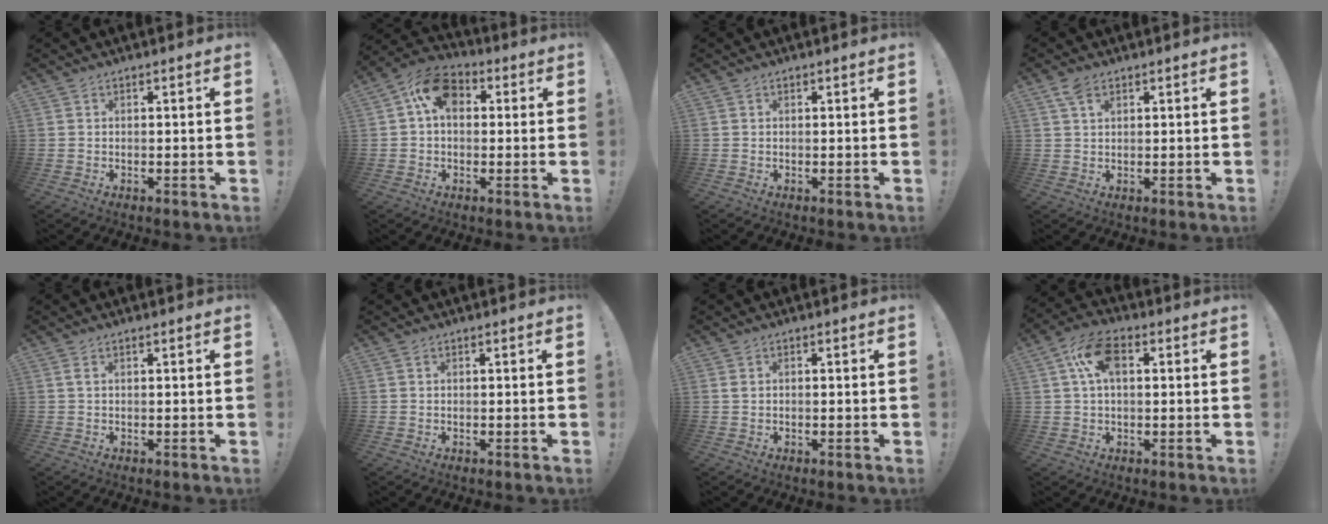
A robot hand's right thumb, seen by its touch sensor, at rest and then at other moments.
{"total": 10.5, "force": [2.7, 7.2, 7.2], "torque": [-0.120, 0.013, 0.053]}
{"total": 0.0}
{"total": 3.9, "force": [2.2, 1.9, 2.6], "torque": [-0.050, -0.004, 0.042]}
{"total": 1.2, "force": [0.4, 0.3, 1.1], "torque": [-0.023, 0.003, 0.007]}
{"total": 0.0}
{"total": 1.0, "force": [0.4, 0.6, 0.7], "torque": [-0.014, 0.005, 0.007]}
{"total": 10.6, "force": [2.8, 6.1, 8.2], "torque": [-0.159, 0.009, 0.051]}